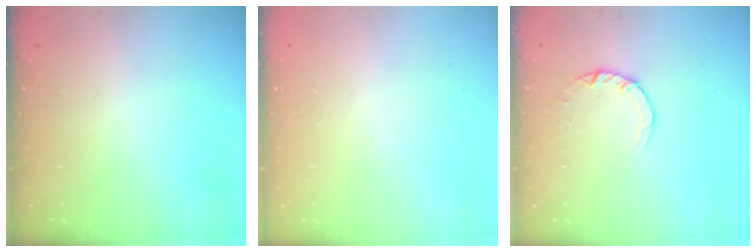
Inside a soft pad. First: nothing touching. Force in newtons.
{"total": 2.6, "press": 2.6, "slide": 0.2}
{"total": 2.5, "press": 2.5, "slide": 0.2}